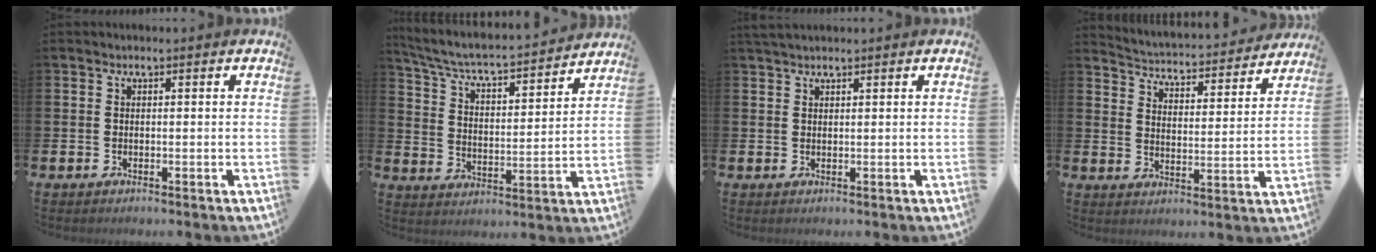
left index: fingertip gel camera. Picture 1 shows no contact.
{"total": 5.9, "force": [5.5, 0.8, 2.1], "torque": [-0.070, -0.047, 0.087]}
{"total": 1.6, "force": [1.4, 0.4, 0.5], "torque": [-0.011, 0.005, 0.026]}
{"total": 4.1, "force": [4.0, 0.7, 0.2], "torque": [-0.031, -0.040, 0.062]}